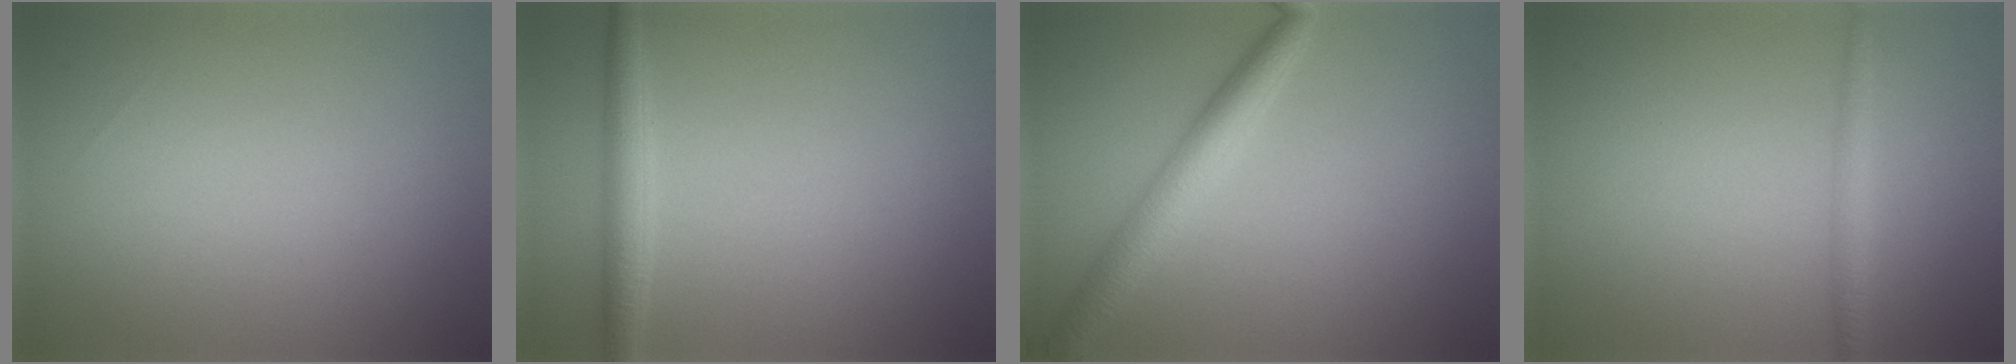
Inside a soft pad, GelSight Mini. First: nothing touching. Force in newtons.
{"total": 2.4, "press": 2.4, "slide": 0.1}
{"total": 3.8, "press": 3.8, "slide": 0.1}
{"total": 1.6, "press": 1.6, "slide": 0.1}